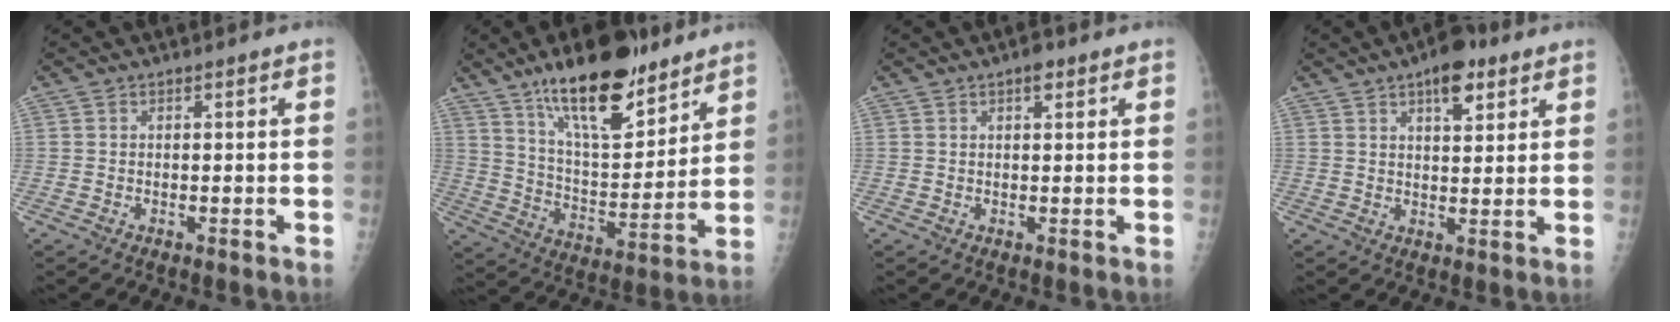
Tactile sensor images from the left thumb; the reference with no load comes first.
{"total": 19.7, "force": [13.6, 7.0, 12.4], "torque": [-0.165, -0.077, 0.233]}
{"total": 2.1, "force": [1.2, 0.8, 1.4], "torque": [-0.017, -0.003, 0.016]}
{"total": 7.6, "force": [4.4, 3.3, 5.2], "torque": [-0.056, -0.017, 0.061]}